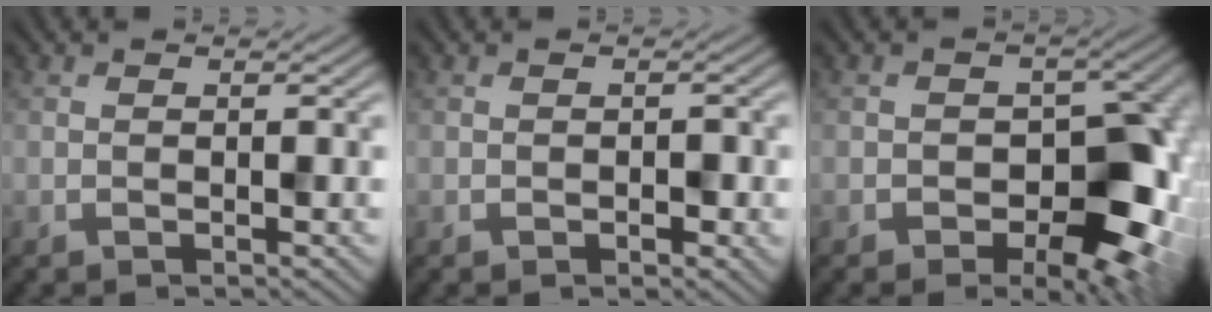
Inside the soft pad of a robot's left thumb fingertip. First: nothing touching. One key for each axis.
{"total": 1.4, "fx": -0.3, "fy": 1.0, "fz": 0.9, "tx": -0.013, "ty": -0.007, "tz": -0.004}
{"total": 10.2, "fx": -2.6, "fy": 6.9, "fz": 7.0, "tx": -0.071, "ty": -0.022, "tz": -0.040}